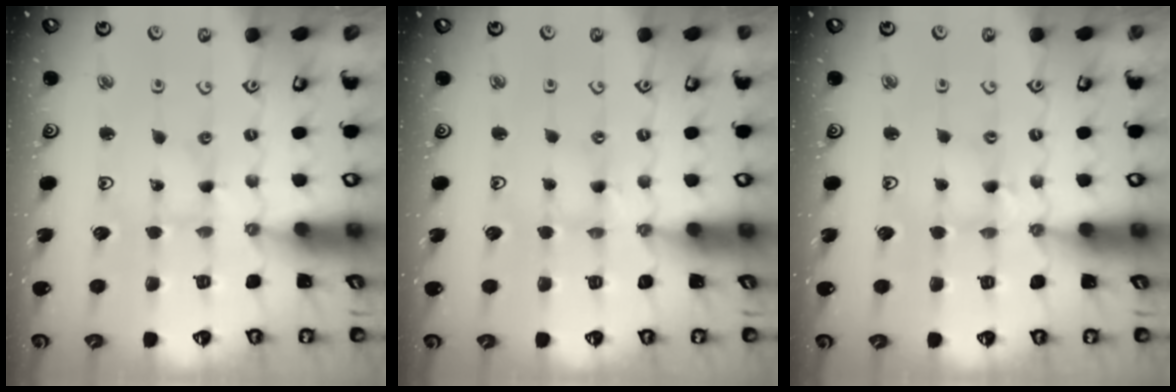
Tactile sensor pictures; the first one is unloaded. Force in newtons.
{"total": 0.6, "press": 0.6, "slide": 0.2}
{"total": 3.5, "press": 3.5, "slide": 0.3}